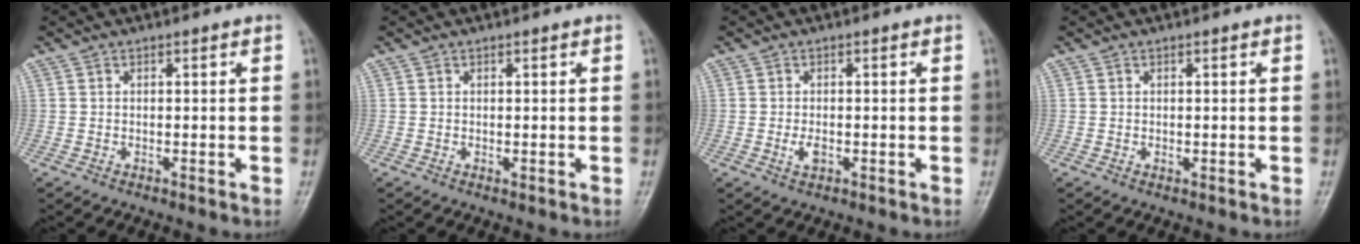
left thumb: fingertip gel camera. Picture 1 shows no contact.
{"total": 0.7, "force": [0.3, 0.3, 0.6], "torque": [-0.006, -0.002, 0.005]}
{"total": 2.1, "force": [-0.4, 1.1, 1.7], "torque": [-0.032, -0.002, -0.006]}
{"total": 0.7, "force": [0.2, 0.4, 0.6], "torque": [-0.006, -0.001, 0.005]}